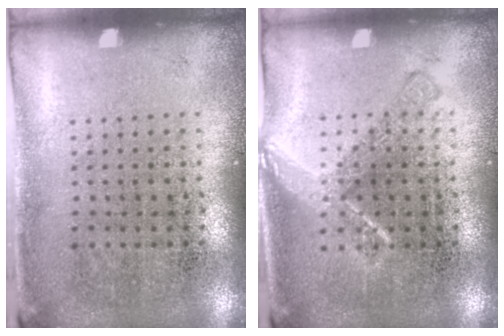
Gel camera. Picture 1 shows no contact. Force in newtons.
{"total": 1.3, "press": 1.3, "slide": 0.2}